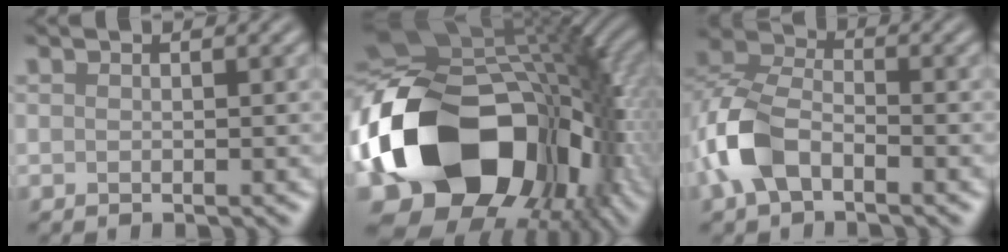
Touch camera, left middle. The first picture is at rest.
{"total": 18.1, "force": [-4.7, 12.3, 12.4], "torque": [-0.248, -0.027, -0.071]}
{"total": 6.1, "force": [-2.6, 3.7, 4.0], "torque": [-0.092, 0.008, -0.064]}